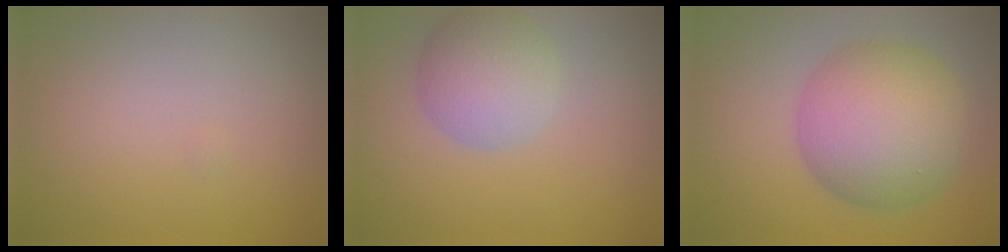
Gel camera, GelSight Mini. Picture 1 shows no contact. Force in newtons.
{"total": 4.4, "press": 4.4, "slide": 0.2}
{"total": 9.4, "press": 9.4, "slide": 0.1}